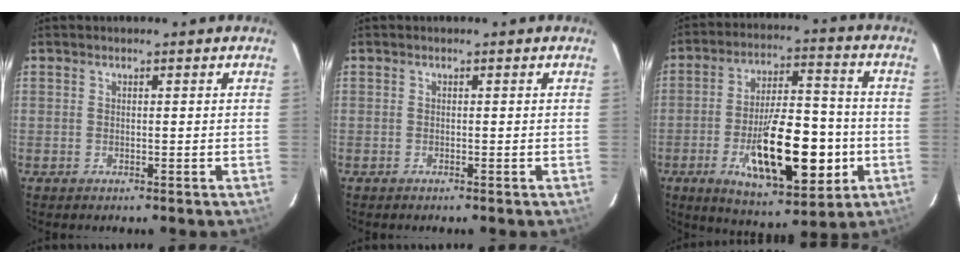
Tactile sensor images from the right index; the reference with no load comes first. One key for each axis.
{"total": 0.0}
{"total": 19.5, "fx": -5.6, "fy": 7.6, "fz": 17.1, "tx": -0.296, "ty": -0.005, "tz": -0.077}